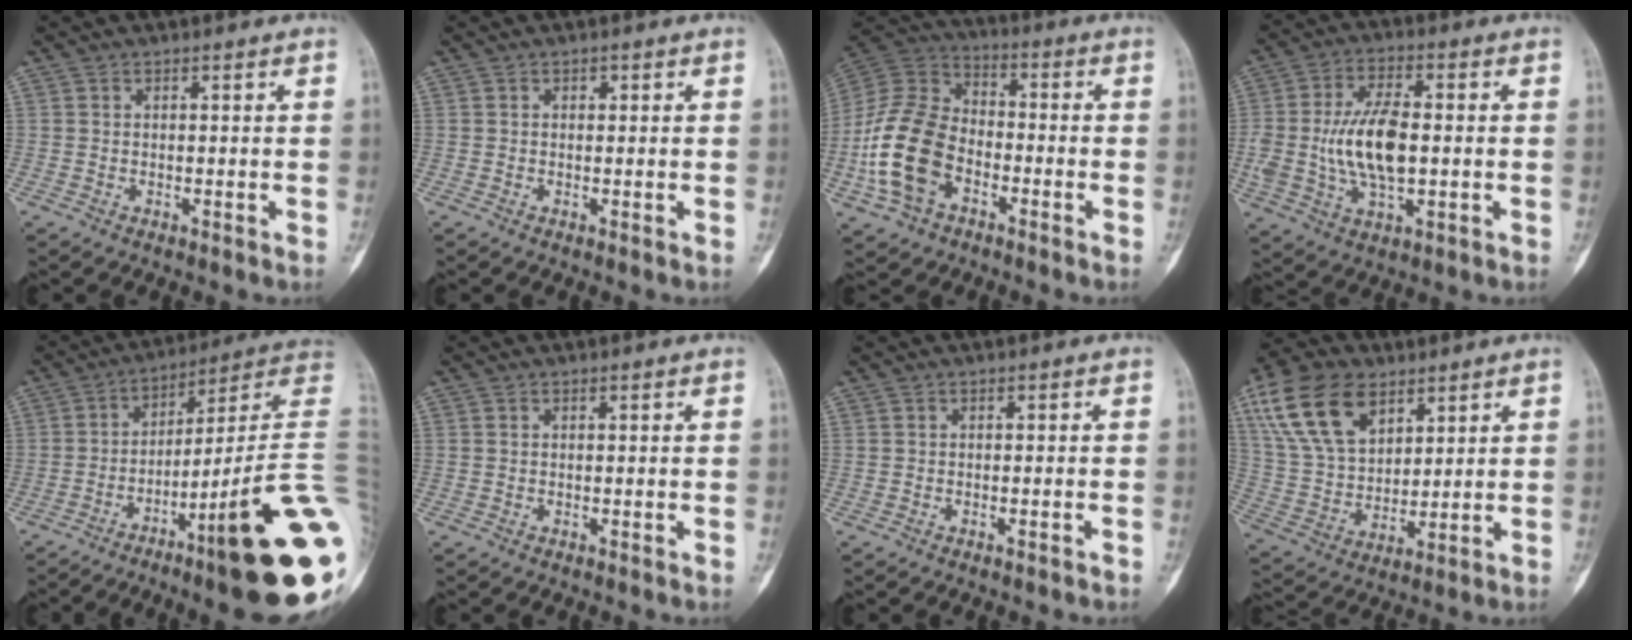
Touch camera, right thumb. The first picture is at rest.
{"total": 0.7, "force": [0.2, 0.6, 0.3], "torque": [0.004, 0.002, 0.002]}
{"total": 16.6, "force": [-5.3, 11.0, 11.2], "torque": [-0.216, 0.033, -0.109]}
{"total": 12.9, "force": [-0.3, 6.4, 11.2], "torque": [-0.216, 0.006, -0.003]}
{"total": 25.2, "force": [-7.1, 2.3, 24.1], "torque": [-0.265, 0.041, -0.106]}
{"total": 0.0}
{"total": 0.9, "force": [-0.6, 0.0, 0.6], "torque": [-0.016, 0.009, -0.003]}
{"total": 17.1, "force": [8.5, 10.3, 10.7], "torque": [-0.190, -0.018, 0.167]}